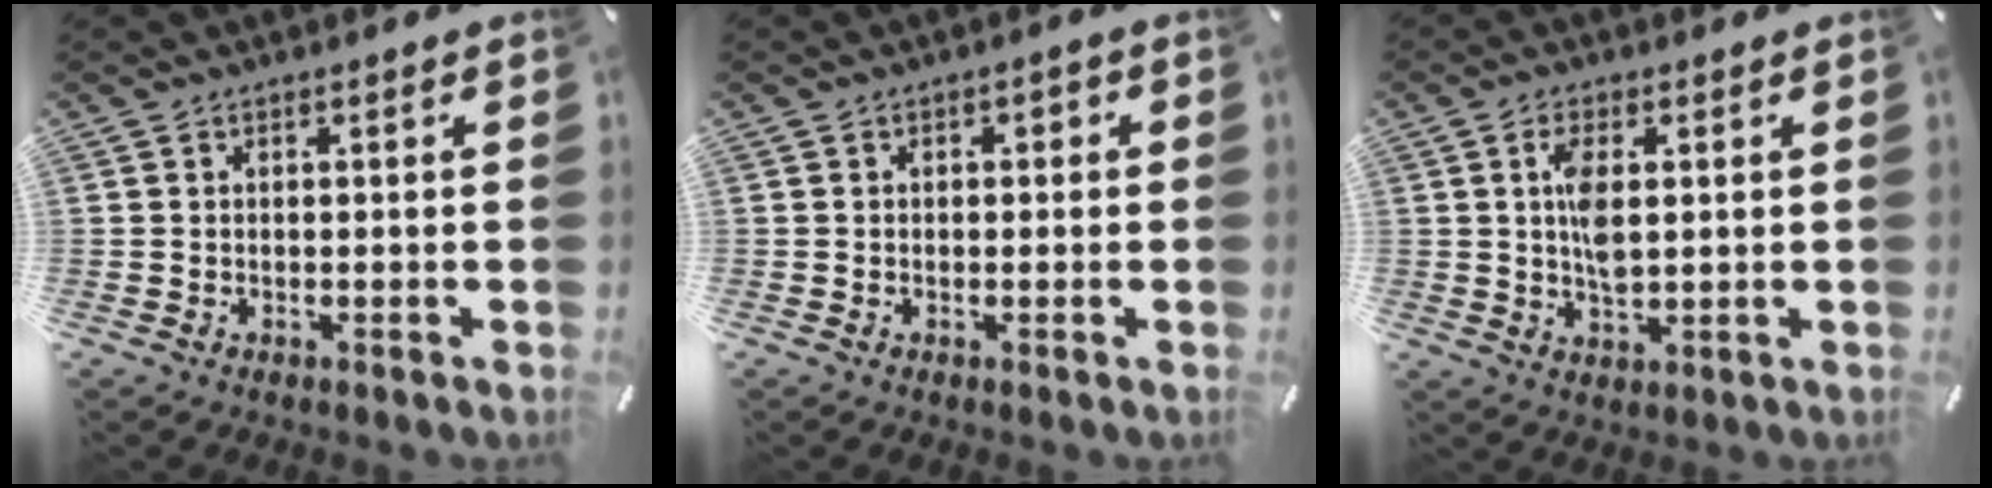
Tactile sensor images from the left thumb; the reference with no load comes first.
{"total": 1.3, "force": [-0.5, 1.0, 0.7], "torque": [-0.013, 0.008, -0.013]}
{"total": 6.1, "force": [0.9, 2.9, 5.3], "torque": [-0.107, -0.003, 0.008]}